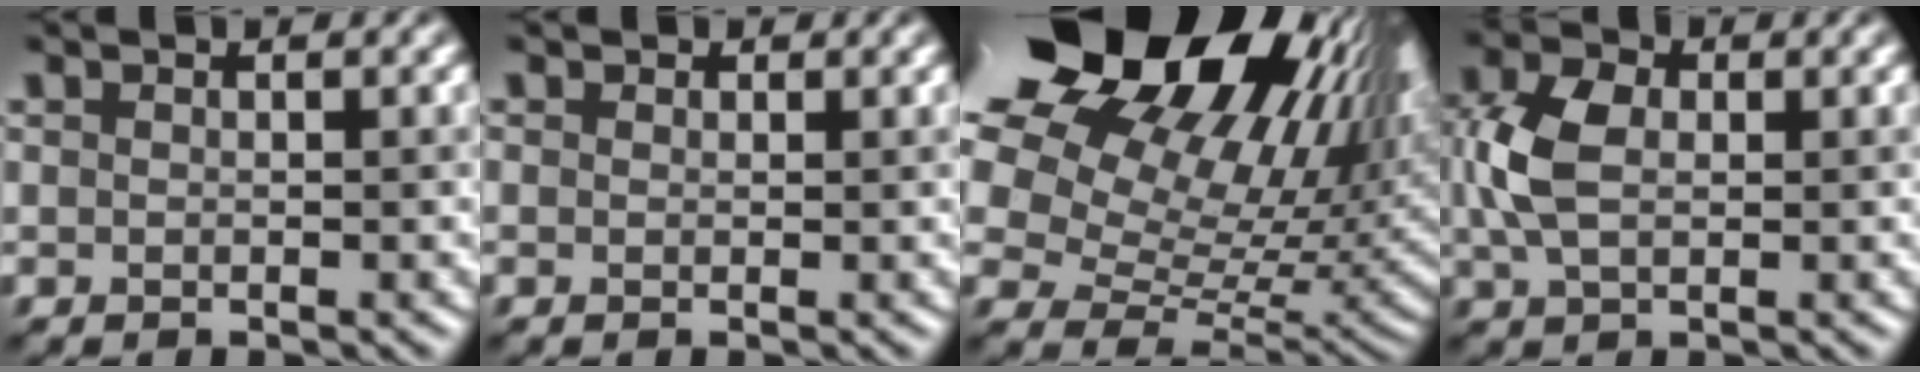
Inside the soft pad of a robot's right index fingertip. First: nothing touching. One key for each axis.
{"total": 0.6, "fx": 0.4, "fy": 0.4, "fz": 0.1, "tx": 0.001, "ty": -0.002, "tz": 0.000}
{"total": 21.8, "fx": 12.2, "fy": 11.5, "fz": 14.0, "tx": -0.245, "ty": 0.068, "tz": 0.192}
{"total": 5.0, "fx": 0.7, "fy": 3.4, "fz": 3.6, "tx": -0.085, "ty": 0.007, "tz": 0.009}